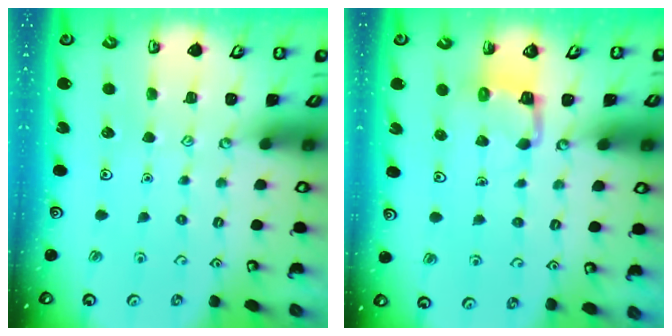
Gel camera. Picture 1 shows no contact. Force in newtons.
{"total": 2.8, "press": 2.8, "slide": 0.2}